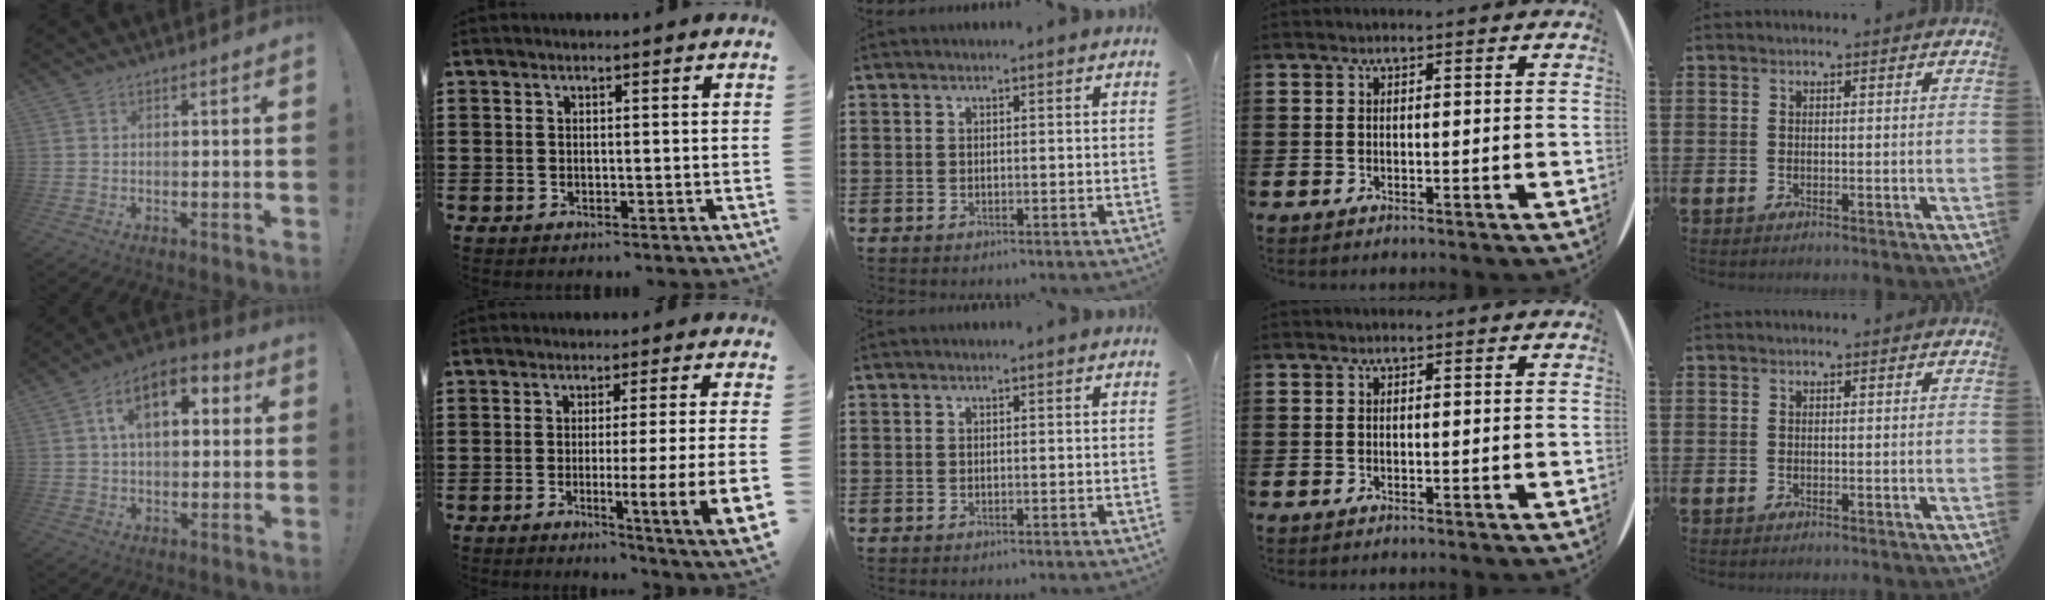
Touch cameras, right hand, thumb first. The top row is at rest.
{"thumb": {"total": 11.8, "force": [3.4, 6.8, 9.1], "torque": [-0.136, 0.003, 0.056]}, "index": {"total": 6.4, "force": [-0.9, -0.4, 6.3], "torque": [-0.099, -0.020, -0.021]}}